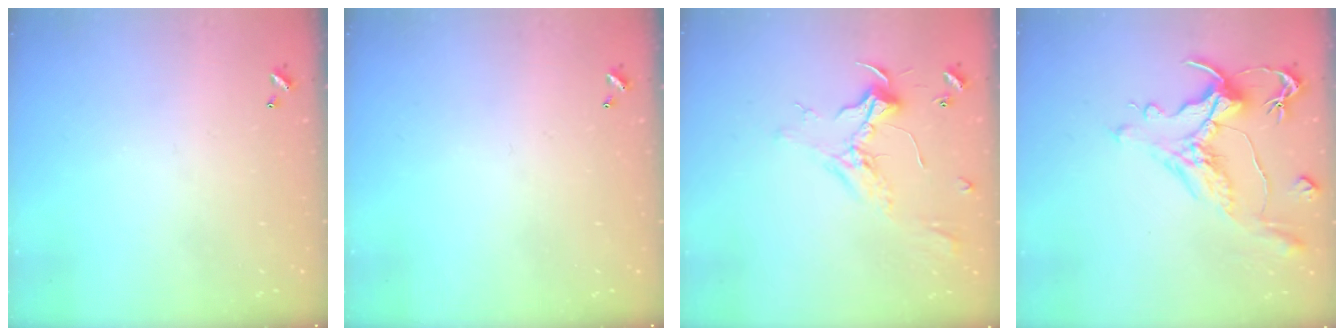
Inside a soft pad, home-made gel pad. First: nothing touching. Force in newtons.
{"total": 0.0}
{"total": 2.3, "press": 2.2, "slide": 0.9}
{"total": 1.5, "press": 0.4, "slide": 1.5}